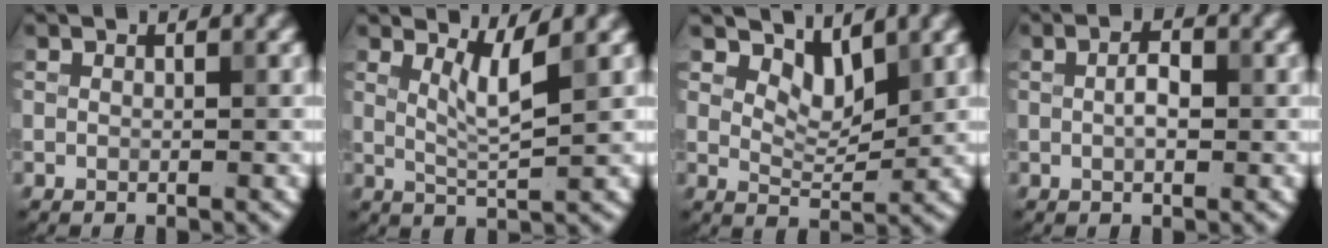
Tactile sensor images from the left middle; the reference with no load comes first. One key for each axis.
{"total": 2.4, "fx": 1.3, "fy": 0.1, "fz": 2.0, "tx": -0.041, "ty": -0.006, "tz": 0.033}
{"total": 2.9, "fx": 2.2, "fy": 1.1, "fz": 1.5, "tx": -0.034, "ty": -0.011, "tz": 0.037}
{"total": 1.7, "fx": -0.1, "fy": 0.7, "fz": 1.5, "tx": -0.030, "ty": 0.006, "tz": 0.000}